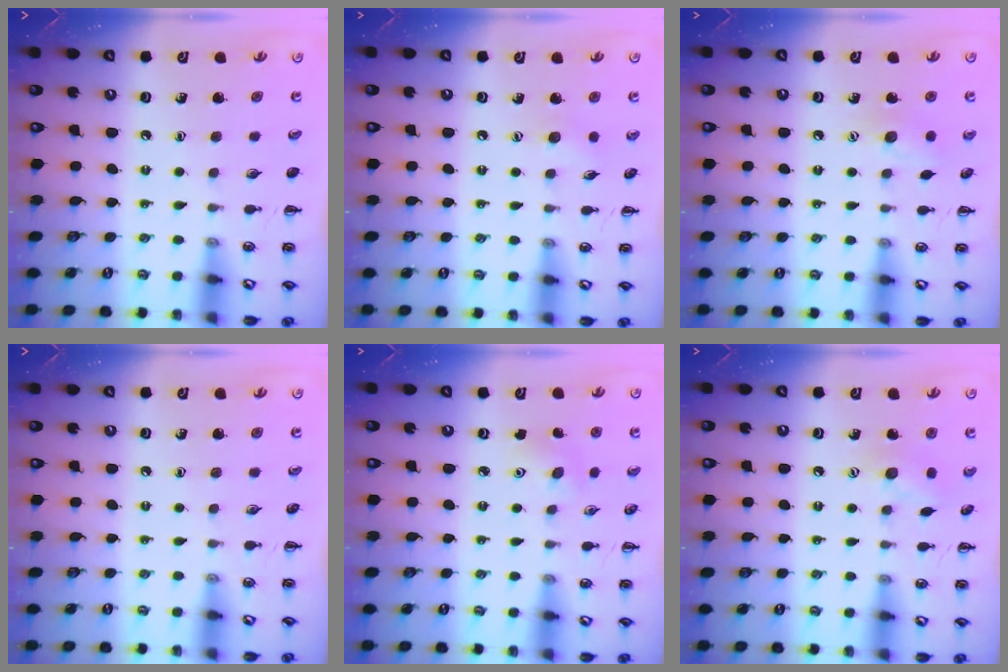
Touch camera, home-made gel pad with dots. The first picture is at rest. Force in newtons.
{"total": 4.0, "press": 3.8, "slide": 1.0}
{"total": 8.3, "press": 8.2, "slide": 1.3}
{"total": 0.0}
{"total": 5.1, "press": 4.9, "slide": 1.3}
{"total": 7.4, "press": 7.3, "slide": 1.3}